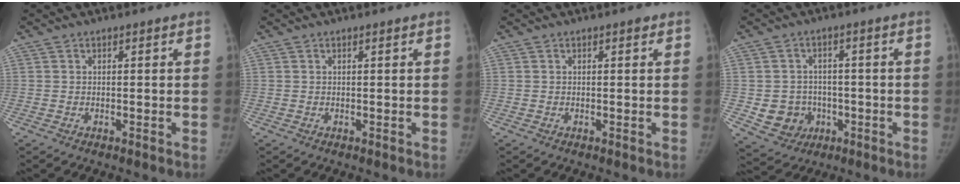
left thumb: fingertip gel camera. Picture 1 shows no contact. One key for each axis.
{"total": 0.0}
{"total": 0.6, "fx": 0.3, "fy": 0.2, "fz": 0.4, "tx": -0.006, "ty": -0.001, "tz": 0.003}
{"total": 7.8, "fx": -1.7, "fy": 7.2, "fz": 2.4, "tx": -0.013, "ty": 0.013, "tz": -0.016}